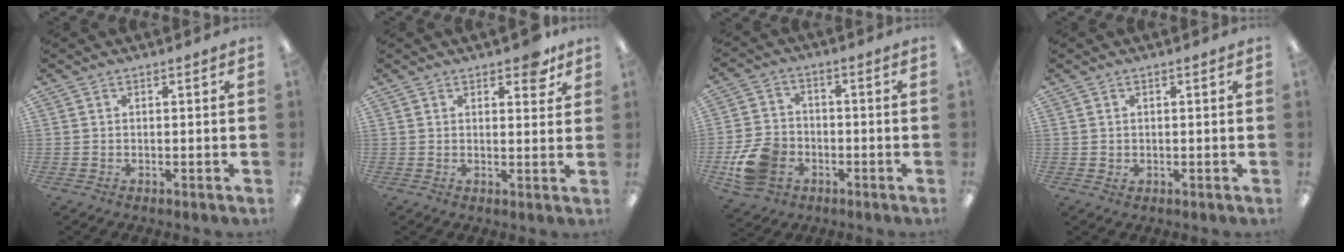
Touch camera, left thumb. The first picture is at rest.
{"total": 5.2, "force": [3.6, 2.3, 2.9], "torque": [-0.026, -0.017, 0.058]}
{"total": 10.8, "force": [-4.0, 8.1, 5.8], "torque": [-0.133, 0.024, -0.068]}
{"total": 1.0, "force": [0.5, 0.7, 0.4], "torque": [-0.009, 0.003, 0.008]}